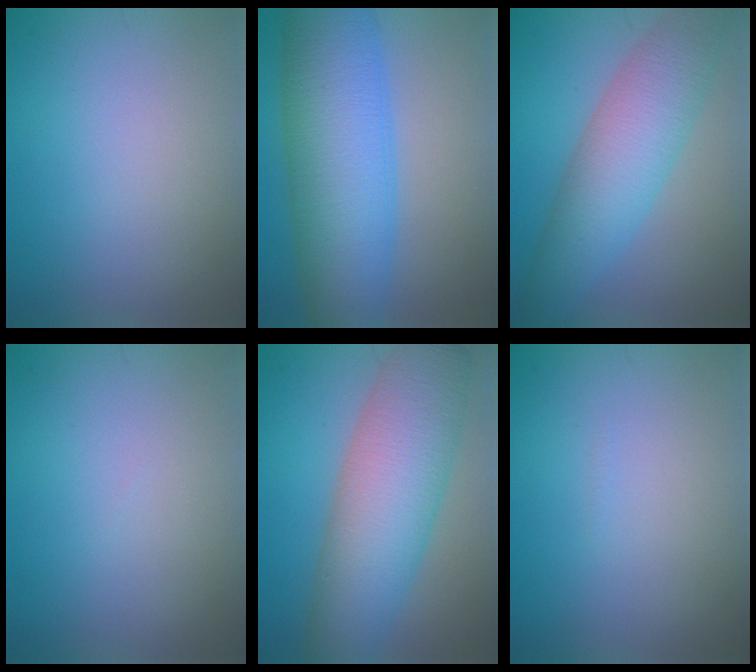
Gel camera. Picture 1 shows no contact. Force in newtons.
{"total": 11.5, "press": 11.5, "slide": 0.2}
{"total": 7.1, "press": 7.1, "slide": 0.4}
{"total": 0.0}
{"total": 10.1, "press": 10.1, "slide": 0.4}
{"total": 0.0}